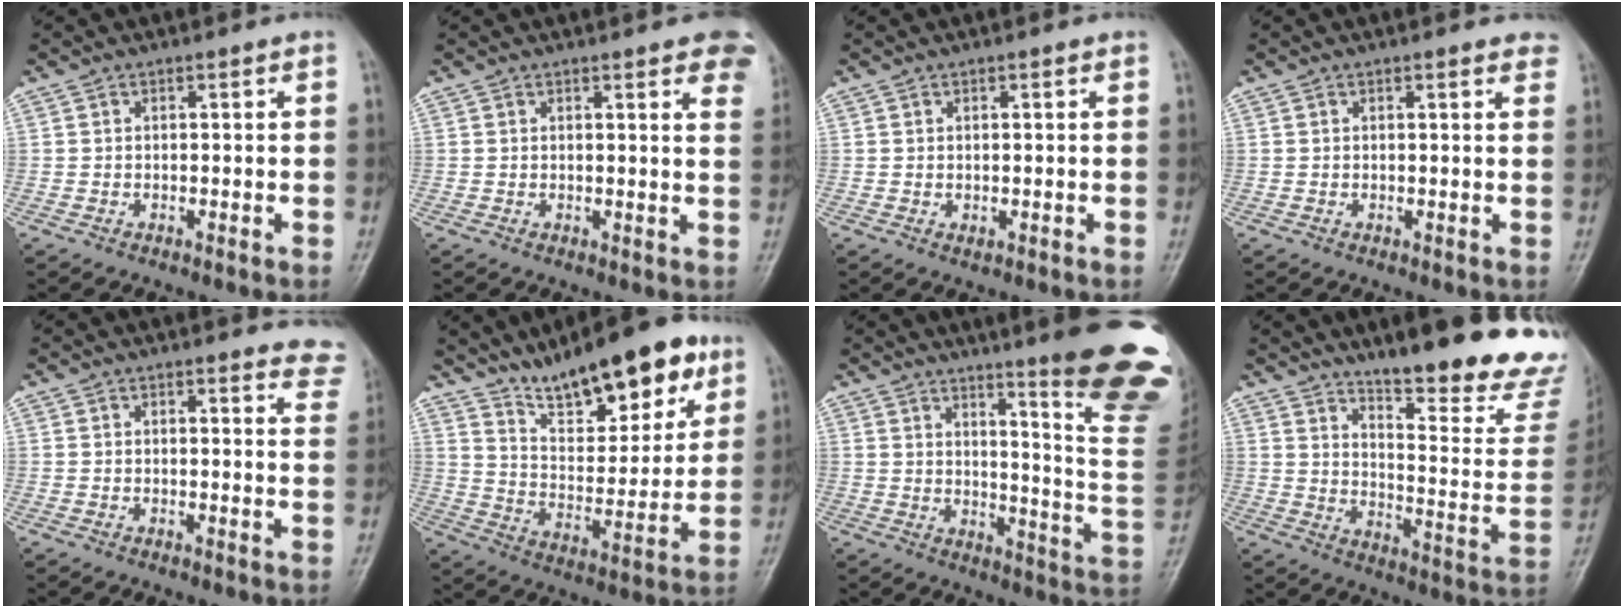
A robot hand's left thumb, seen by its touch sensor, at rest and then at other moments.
{"total": 9.1, "force": [5.8, 2.4, 6.6], "torque": [-0.054, -0.014, 0.054]}
{"total": 1.1, "force": [0.3, 0.6, 0.8], "torque": [-0.012, -0.003, 0.008]}
{"total": 2.5, "force": [1.9, 0.8, 1.4], "torque": [-0.003, -0.001, 0.015]}
{"total": 6.7, "force": [6.1, 1.9, 2.0], "torque": [0.013, -0.027, 0.042]}
{"total": 18.9, "force": [13.0, 6.7, 12.0], "torque": [-0.139, -0.065, 0.217]}
{"total": 24.2, "force": [16.0, 3.0, 17.8], "torque": [-0.185, -0.113, 0.201]}
{"total": 23.6, "force": [18.5, 5.2, 13.7], "torque": [-0.148, -0.128, 0.247]}